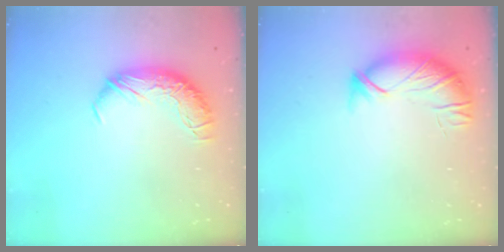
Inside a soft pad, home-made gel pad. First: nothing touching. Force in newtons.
{"total": 3.9, "press": 3.2, "slide": 2.4}